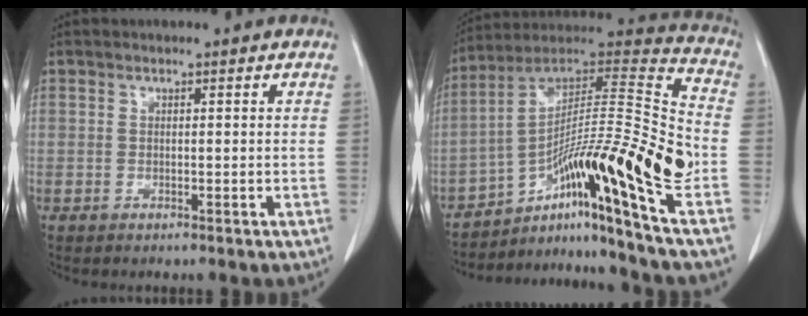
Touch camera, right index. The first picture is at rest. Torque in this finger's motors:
{"motor_torque": [1.58, -0.56, 0.53, 0.17]}